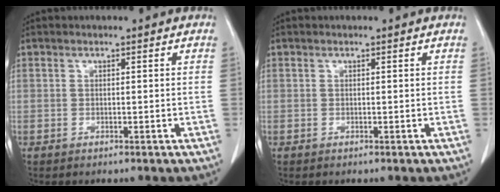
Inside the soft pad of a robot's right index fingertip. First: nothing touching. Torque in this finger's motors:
{"motor_torque": [0.00, 0.00, 0.00, 0.00]}